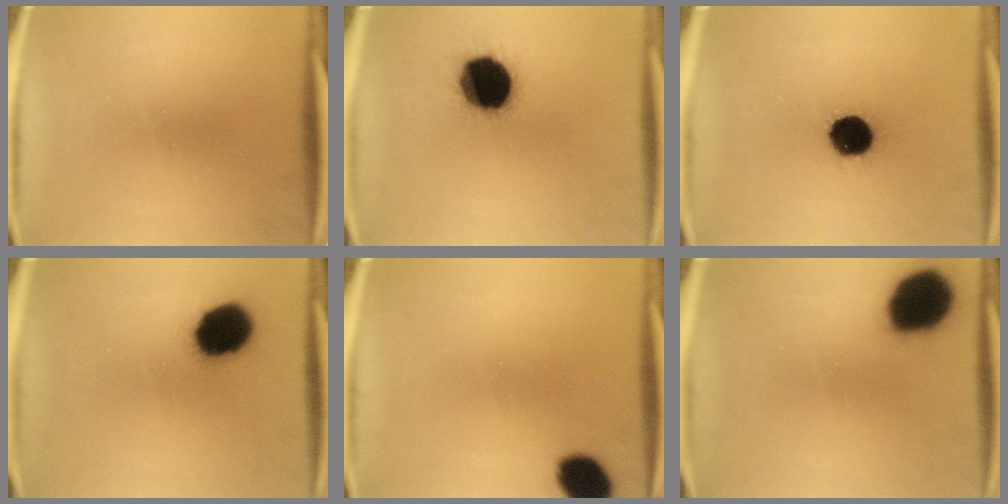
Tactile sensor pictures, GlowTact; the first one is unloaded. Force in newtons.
{"total": 19.9}
{"total": 13.3}
{"total": 14.2}
{"total": 8.8}
{"total": 17.1}